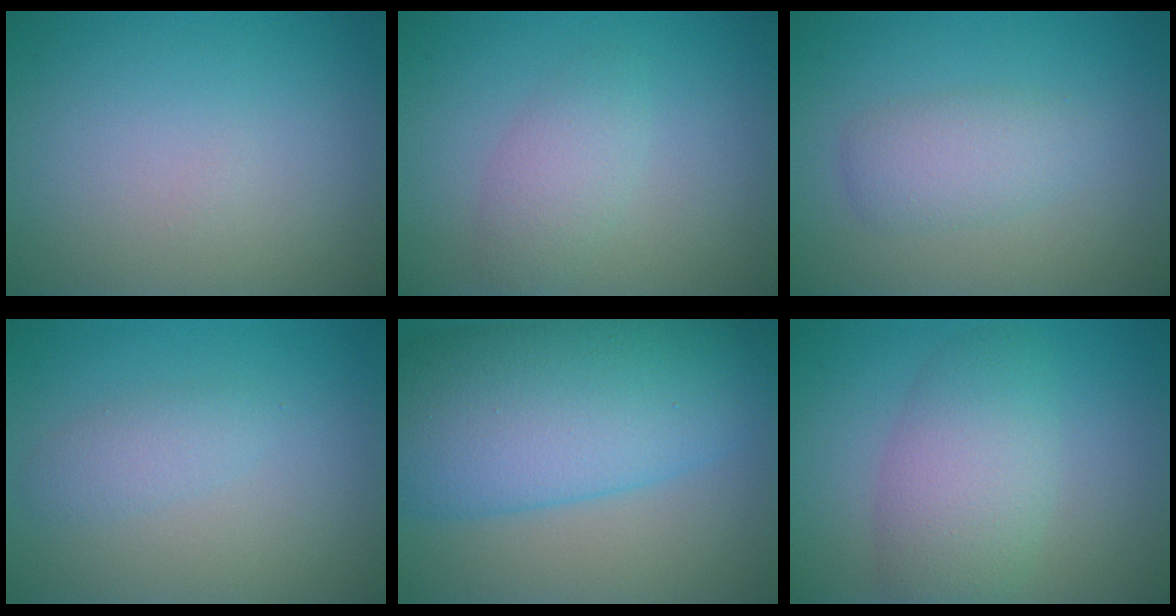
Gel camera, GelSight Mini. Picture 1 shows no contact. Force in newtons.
{"total": 2.4, "press": 2.4, "slide": 0.1}
{"total": 2.6, "press": 2.6, "slide": 0.1}
{"total": 1.7, "press": 1.7, "slide": 0.0}
{"total": 12.3, "press": 12.3, "slide": 0.1}
{"total": 5.4, "press": 5.4, "slide": 0.4}